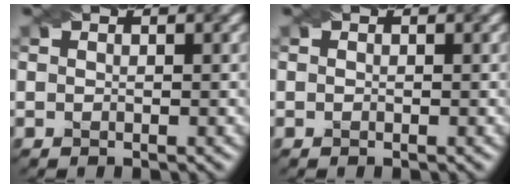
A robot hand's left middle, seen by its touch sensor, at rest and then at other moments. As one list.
[{"total": 0.0}]